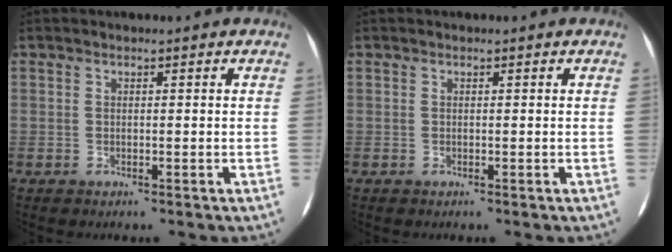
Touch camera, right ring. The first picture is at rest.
{"total": 0.0}